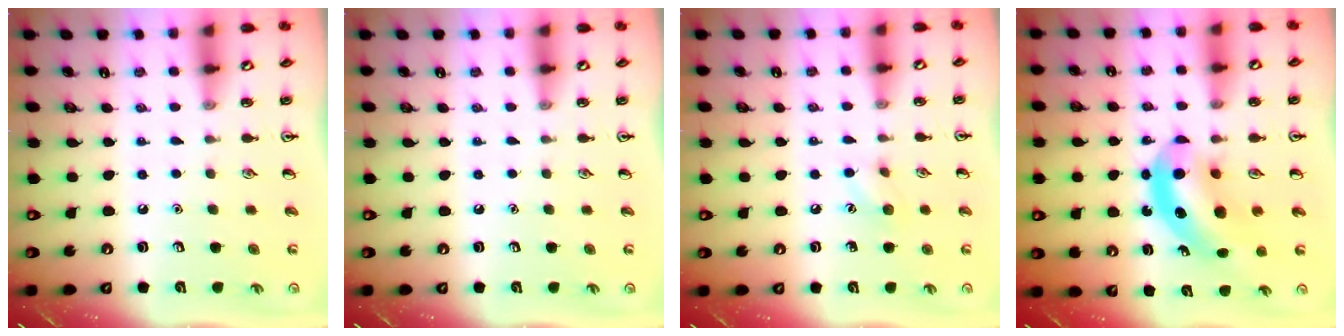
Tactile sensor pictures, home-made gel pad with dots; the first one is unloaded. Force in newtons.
{"total": 0.0}
{"total": 6.3, "press": 6.1, "slide": 1.4}
{"total": 9.4, "press": 9.0, "slide": 2.9}